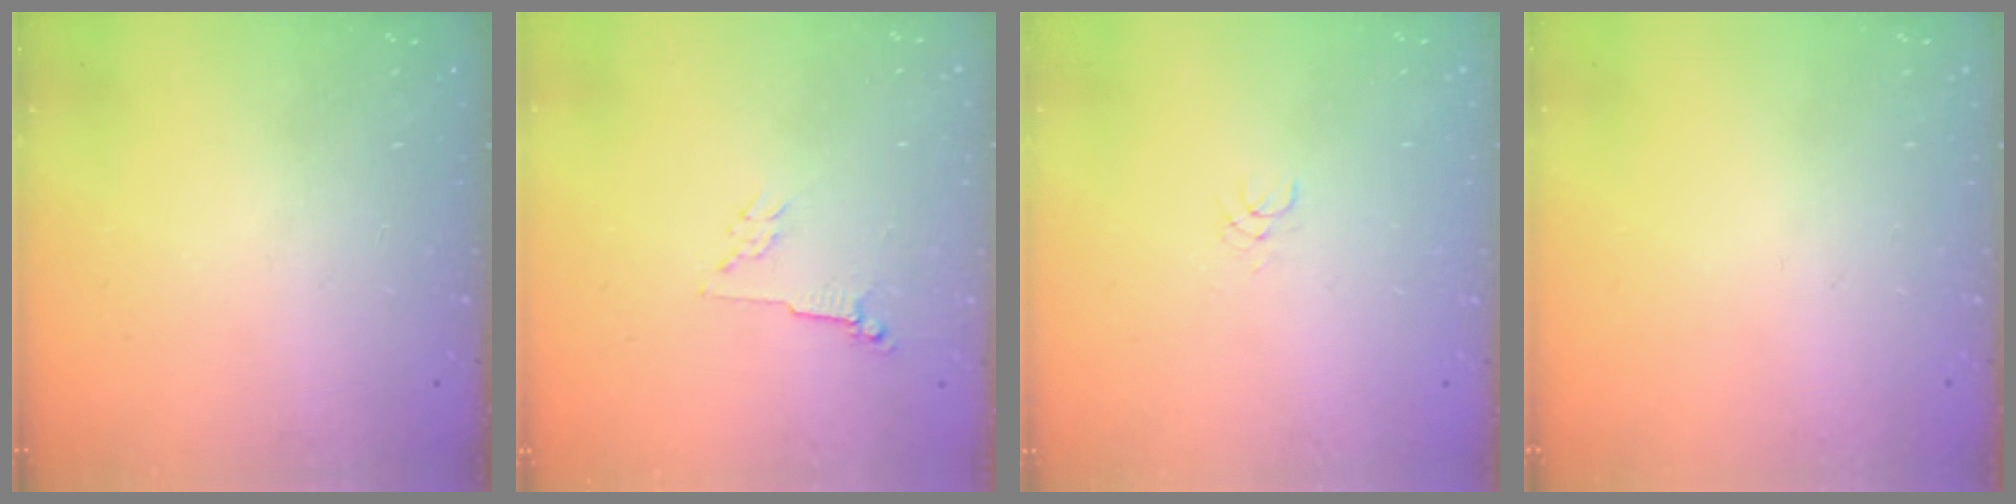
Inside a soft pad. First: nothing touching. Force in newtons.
{"total": 2.8, "press": 2.7, "slide": 0.6}
{"total": 1.1, "press": 1.1, "slide": 0.1}
{"total": 0.0}